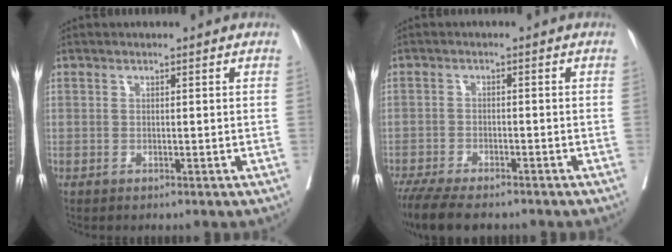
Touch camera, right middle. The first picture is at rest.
{"total": 10.3, "force": [-8.4, 2.8, 5.3], "torque": [-0.084, -0.016, -0.132]}